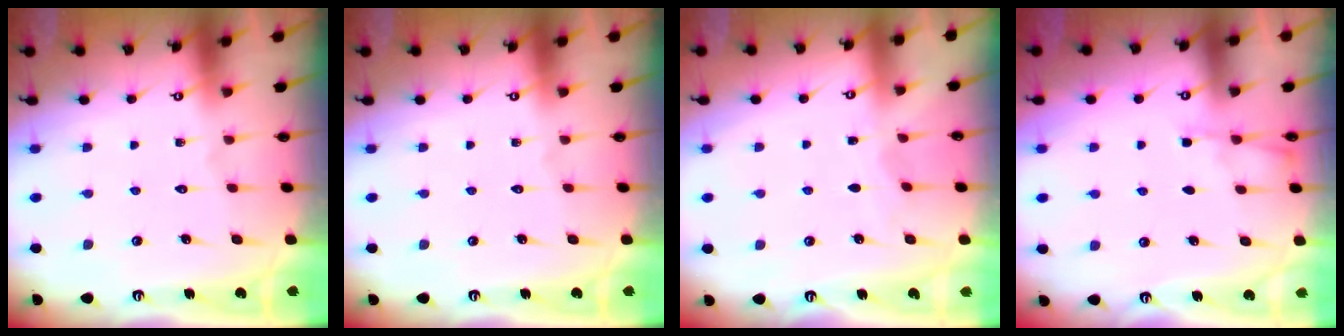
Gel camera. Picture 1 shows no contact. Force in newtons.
{"total": 0.0}
{"total": 2.9, "press": 2.9, "slide": 0.4}
{"total": 2.4, "press": 2.4, "slide": 0.5}